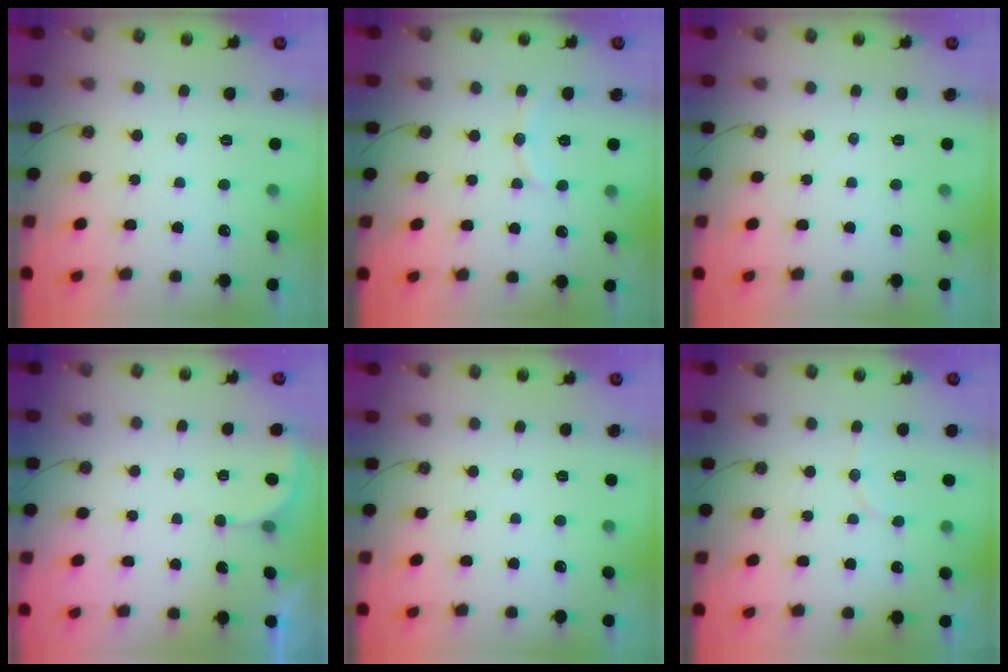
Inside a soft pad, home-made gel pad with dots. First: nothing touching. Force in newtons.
{"total": 7.4, "press": 7.4, "slide": 0.7}
{"total": 0.0}
{"total": 1.6, "press": 1.6, "slide": 0.1}
{"total": 0.0}
{"total": 5.5, "press": 5.4, "slide": 0.8}